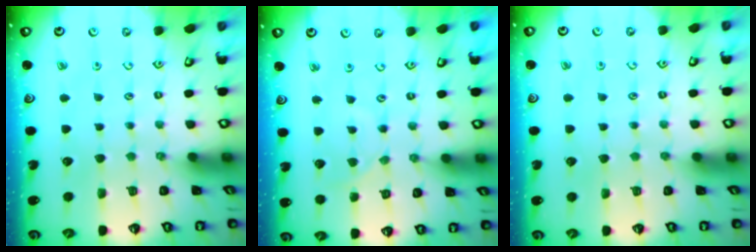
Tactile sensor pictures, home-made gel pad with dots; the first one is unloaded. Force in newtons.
{"total": 0.6, "press": 0.5, "slide": 0.2}
{"total": 0.9, "press": 0.9, "slide": 0.1}